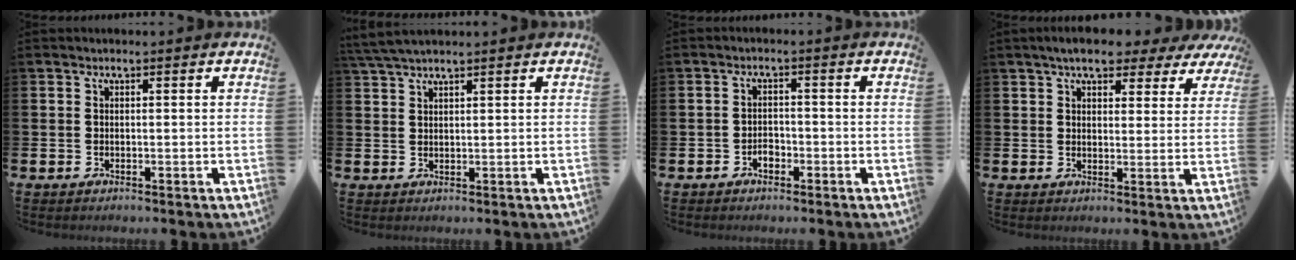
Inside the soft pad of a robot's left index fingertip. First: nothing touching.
{"total": 3.0, "force": [2.7, 0.4, 1.3], "torque": [-0.033, -0.001, 0.051]}
{"total": 1.8, "force": [-1.0, 1.2, 0.8], "torque": [-0.015, 0.001, -0.023]}
{"total": 5.8, "force": [4.9, 2.0, 2.4], "torque": [-0.043, -0.018, 0.082]}